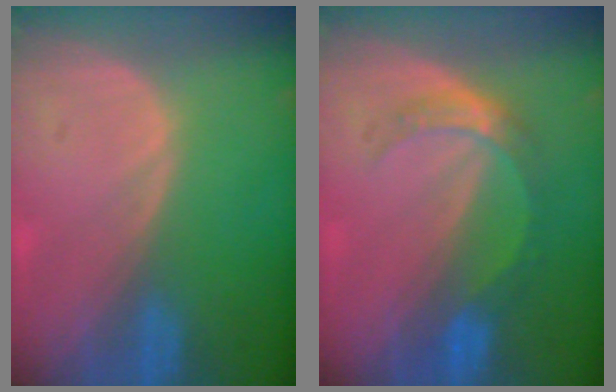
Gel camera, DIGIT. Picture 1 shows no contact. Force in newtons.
{"total": 5.1, "press": 4.7, "slide": 2.1}